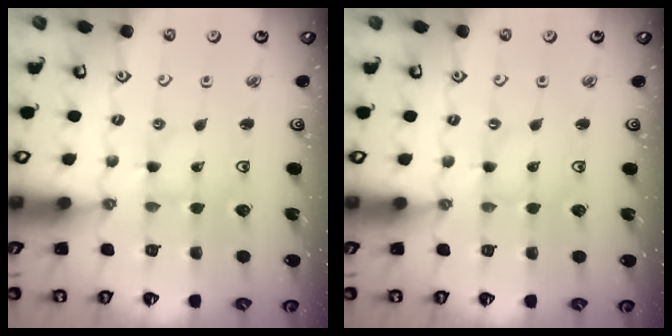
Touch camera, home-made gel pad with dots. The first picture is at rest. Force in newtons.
{"total": 0.0}